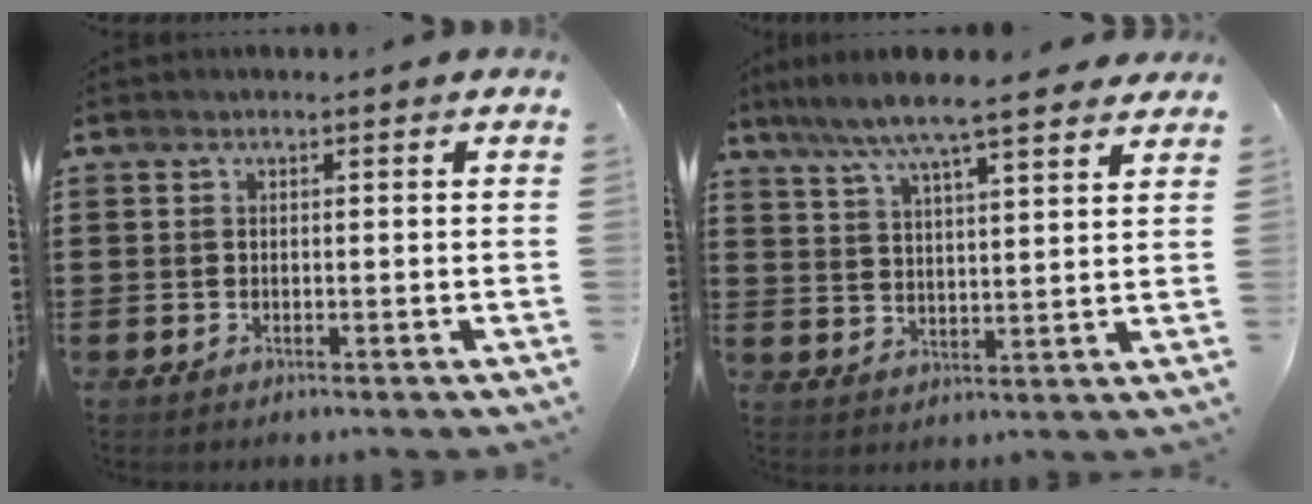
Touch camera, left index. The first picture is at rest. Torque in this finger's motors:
{"motor_torque": [2.14, 0.00, 0.42, 0.21]}